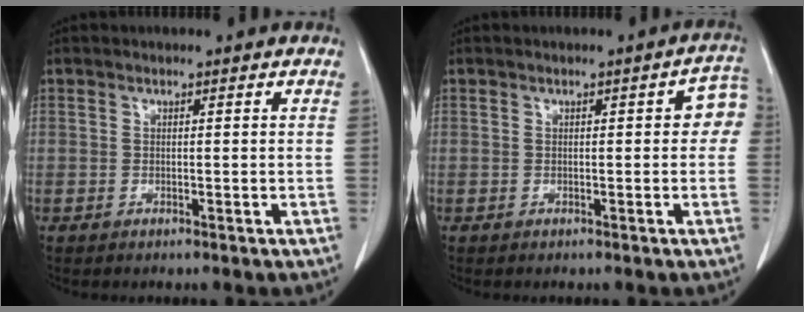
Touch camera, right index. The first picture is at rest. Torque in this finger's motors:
{"motor_torque": [0.31, -0.04, 0.07, 0.00]}